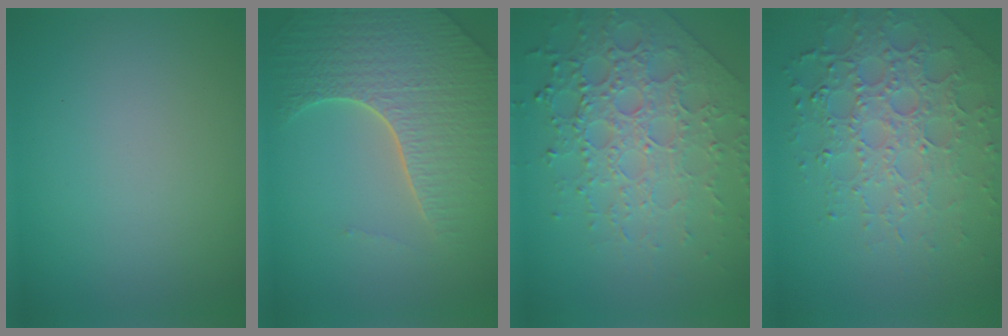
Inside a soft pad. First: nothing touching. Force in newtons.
{"total": 8.1, "press": 5.7, "slide": 5.7}
{"total": 7.7, "press": 5.4, "slide": 5.5}
{"total": 6.7, "press": 4.9, "slide": 4.5}